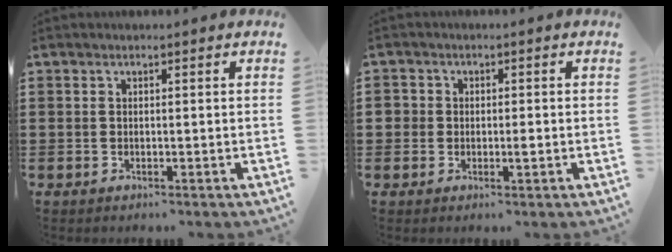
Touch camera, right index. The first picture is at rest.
{"total": 1.8, "force": [-0.2, 1.5, 1.0], "torque": [-0.023, 0.005, -0.006]}